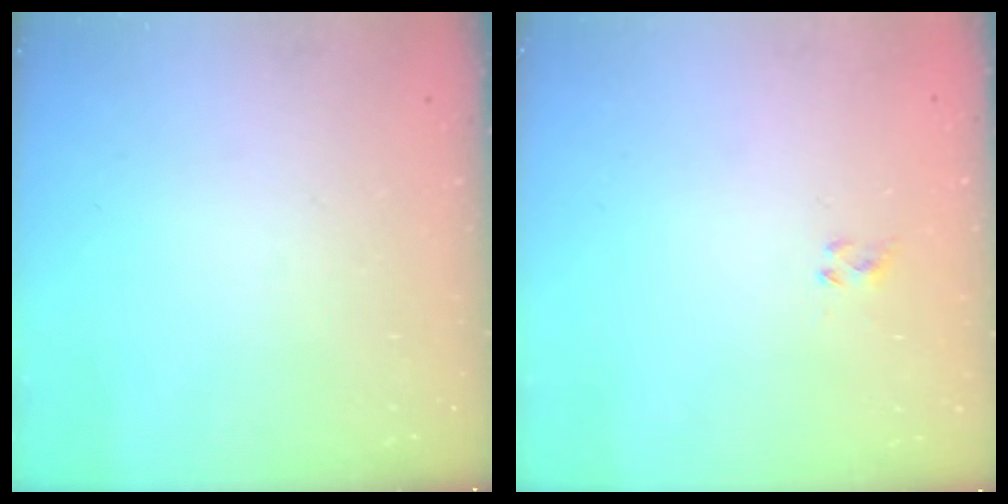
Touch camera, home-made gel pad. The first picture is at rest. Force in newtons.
{"total": 2.2, "press": 2.1, "slide": 0.7}